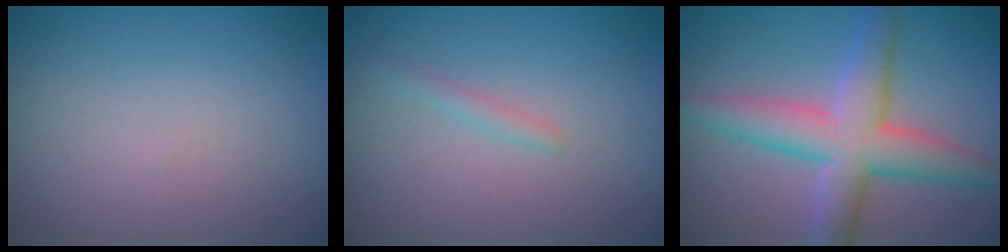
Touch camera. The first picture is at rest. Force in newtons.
{"total": 0.7, "press": 0.7, "slide": 0.0}
{"total": 6.4, "press": 6.4, "slide": 0.2}